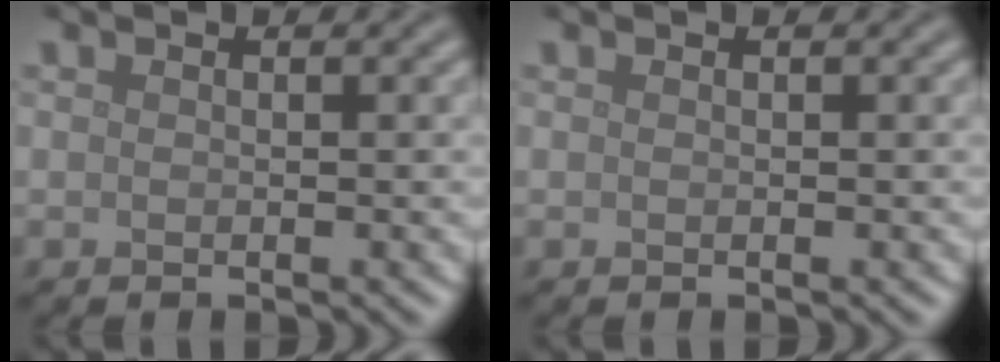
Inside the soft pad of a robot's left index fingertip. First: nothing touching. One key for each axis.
{"total": 0.0}